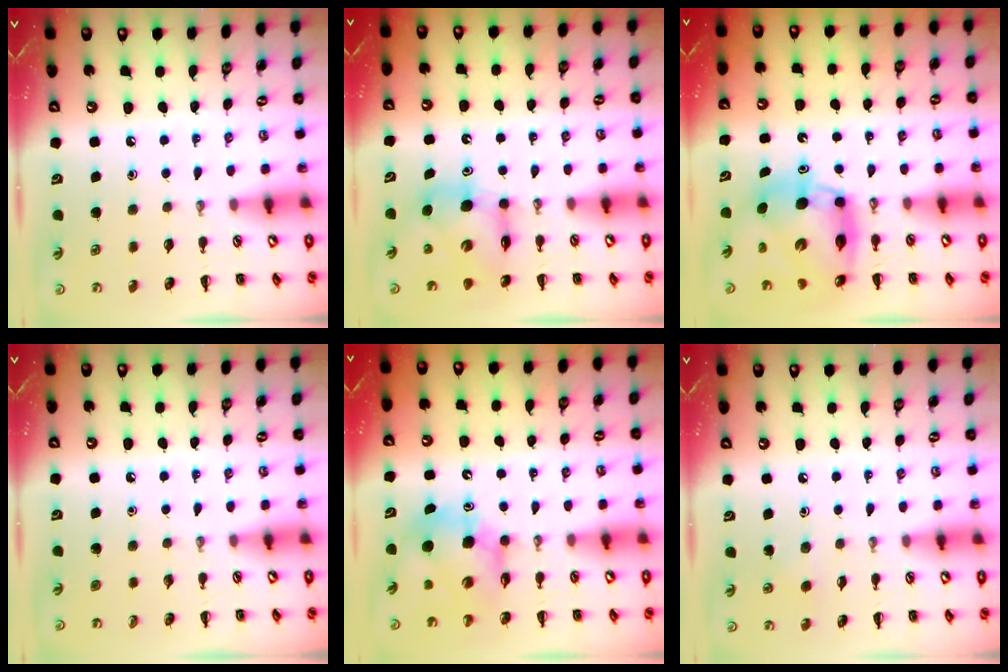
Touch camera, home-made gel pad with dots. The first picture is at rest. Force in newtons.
{"total": 7.0, "press": 7.0, "slide": 0.5}
{"total": 9.5, "press": 9.1, "slide": 2.8}
{"total": 0.0}
{"total": 8.7, "press": 8.3, "slide": 2.6}
{"total": 1.7, "press": 1.6, "slide": 0.6}